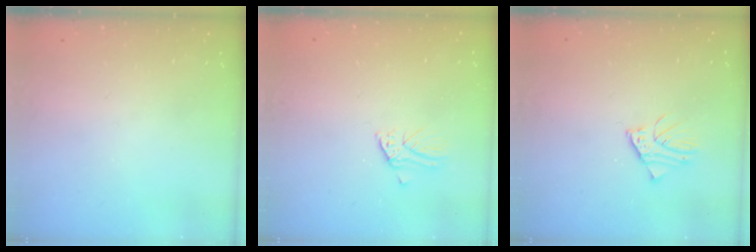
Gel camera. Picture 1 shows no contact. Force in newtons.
{"total": 1.4, "press": 1.4, "slide": 0.2}
{"total": 2.2, "press": 2.2, "slide": 0.1}